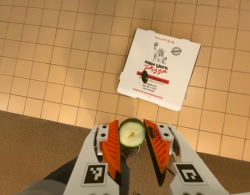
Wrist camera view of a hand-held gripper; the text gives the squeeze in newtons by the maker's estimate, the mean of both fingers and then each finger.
{"total": 7.8, "left": 7.9, "right": 7.7}